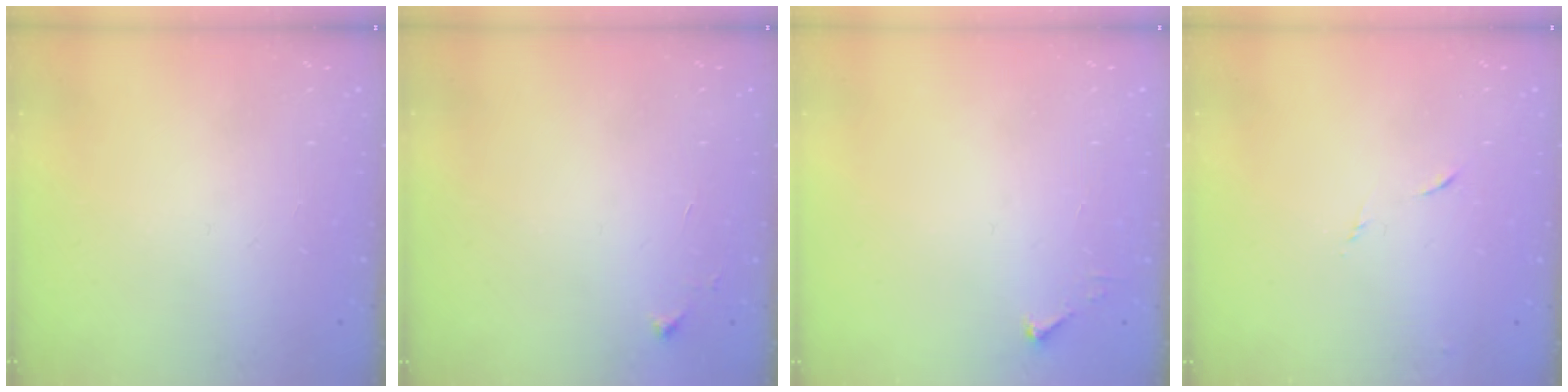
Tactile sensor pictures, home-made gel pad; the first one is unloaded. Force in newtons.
{"total": 3.9, "press": 3.8, "slide": 0.6}
{"total": 2.5, "press": 2.5, "slide": 0.3}
{"total": 5.9, "press": 5.9, "slide": 0.6}